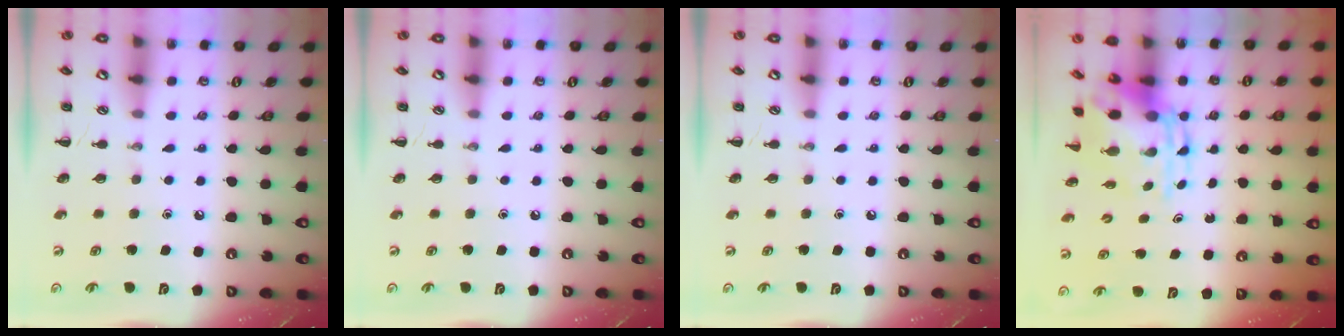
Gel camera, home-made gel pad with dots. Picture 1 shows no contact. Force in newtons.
{"total": 0.0}
{"total": 0.0}
{"total": 7.0, "press": 6.8, "slide": 1.6}